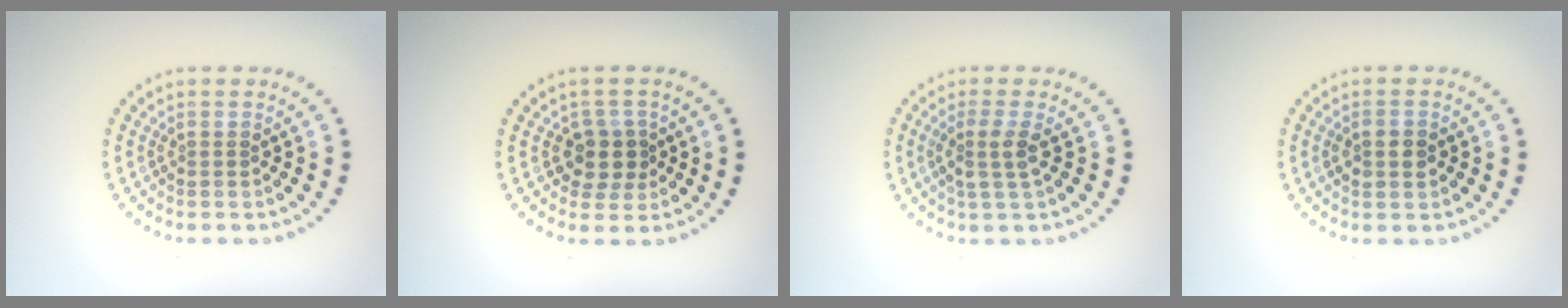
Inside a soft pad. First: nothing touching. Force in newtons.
{"total": 2.6, "press": 2.3, "slide": 1.2}
{"total": 2.2, "press": 1.9, "slide": 1.1}
{"total": 1.9, "press": 1.9, "slide": 0.2}